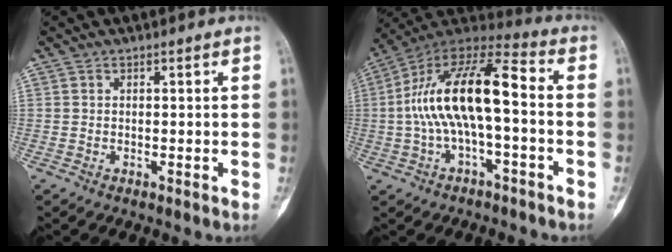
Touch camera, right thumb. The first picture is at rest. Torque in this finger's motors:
{"motor_torque": [0.53, 0.87, 1.38, -0.59, 0.54]}